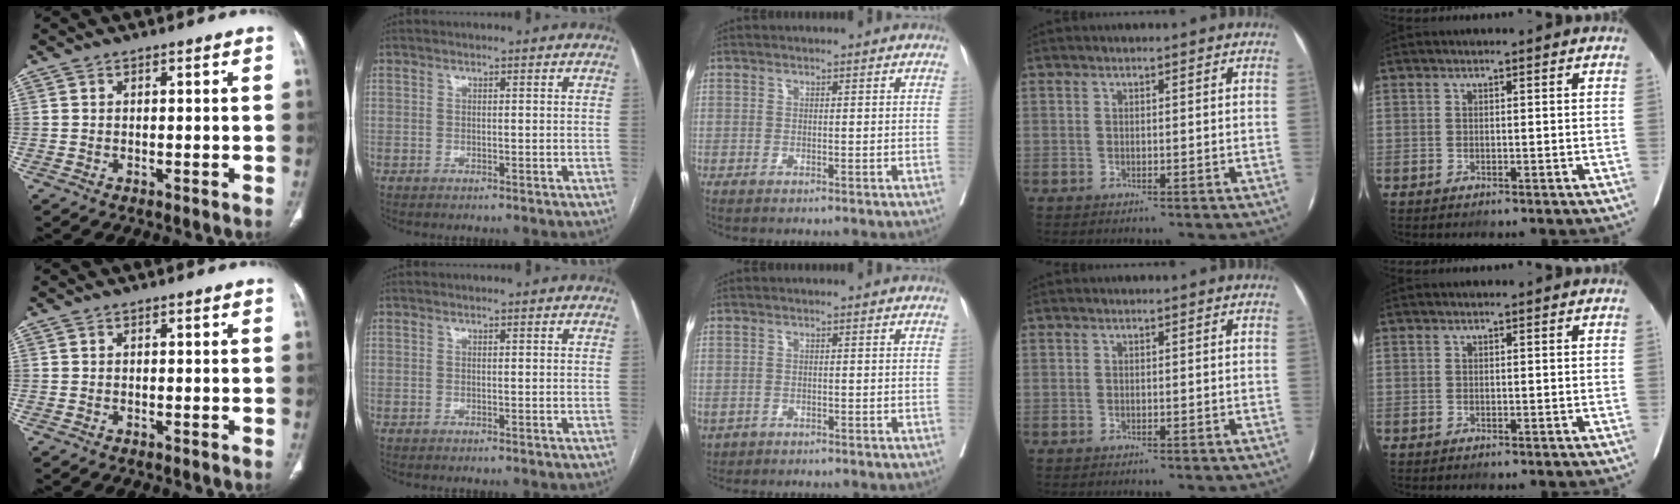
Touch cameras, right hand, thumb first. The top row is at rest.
{"middle": {"total": 2.3, "force": [-1.2, 1.7, 0.9], "torque": [-0.019, -0.003, -0.015]}}